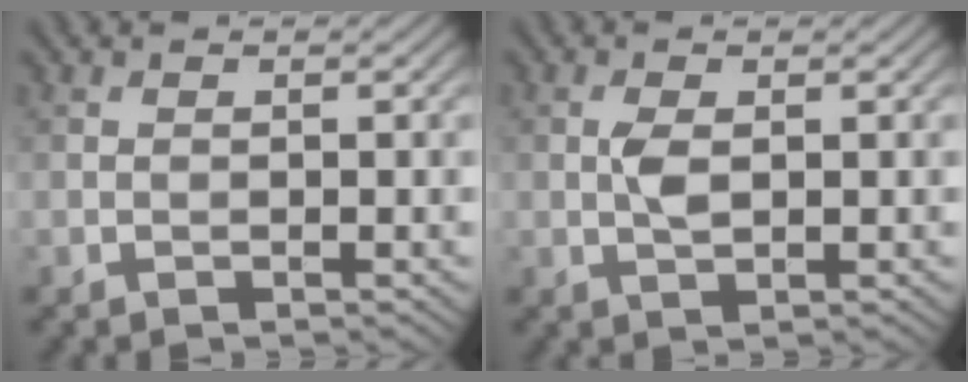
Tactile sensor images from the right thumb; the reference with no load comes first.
{"total": 2.2, "force": [0.2, 0.9, 2.0], "torque": [-0.047, 0.002, 0.004]}